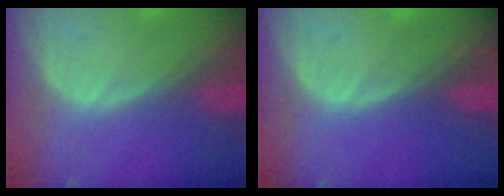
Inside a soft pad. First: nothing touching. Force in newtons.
{"total": 0.0}